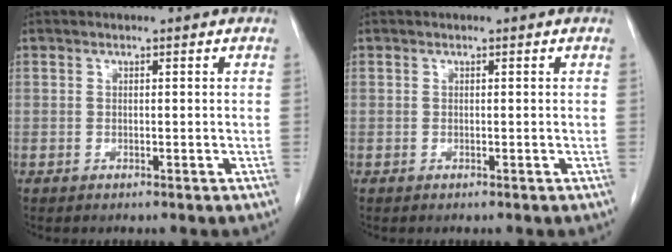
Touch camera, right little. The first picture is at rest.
{"total": 0.0}